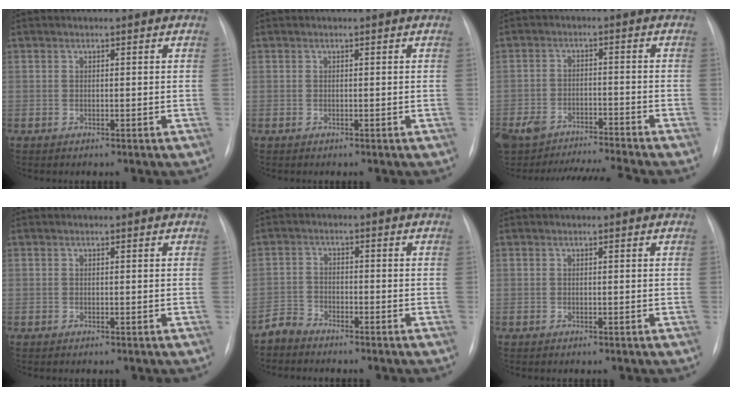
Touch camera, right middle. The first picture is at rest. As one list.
[{"total": 0.0}, {"total": 13.3, "force": [-12.5, 0.6, 4.4], "torque": [-0.078, 0.010, -0.193]}, {"total": 0.0}, {"total": 2.7, "force": [-2.6, 0.7, -0.3], "torque": [0.007, -0.007, -0.053]}, {"total": 0.0}]